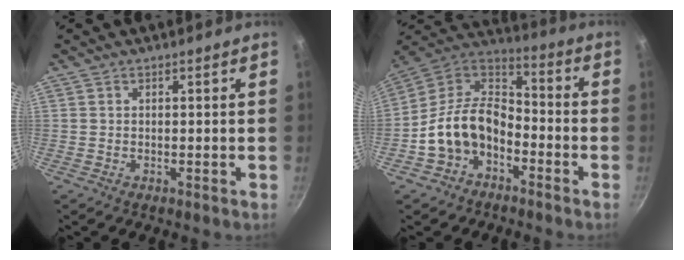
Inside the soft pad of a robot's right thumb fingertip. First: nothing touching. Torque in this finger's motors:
{"motor_torque": [0.45, 0.45, 1.21, -1.21, 0.39]}